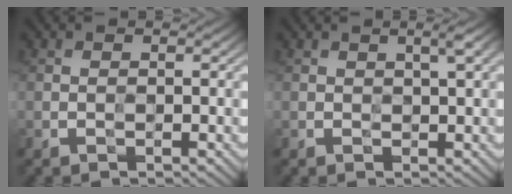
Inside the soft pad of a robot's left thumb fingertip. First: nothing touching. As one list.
[{"total": 0.8, "force": [0.7, -0.1, 0.4], "torque": [-0.006, 0.001, 0.012]}]